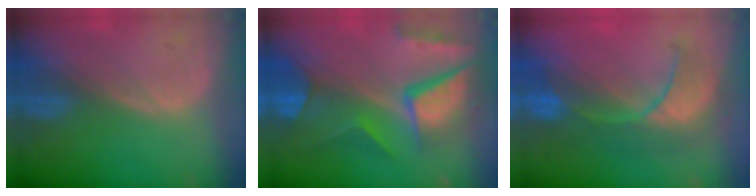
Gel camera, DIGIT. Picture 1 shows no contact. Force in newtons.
{"total": 11.4, "press": 9.5, "slide": 6.4}
{"total": 8.3, "press": 8.3, "slide": 0.9}